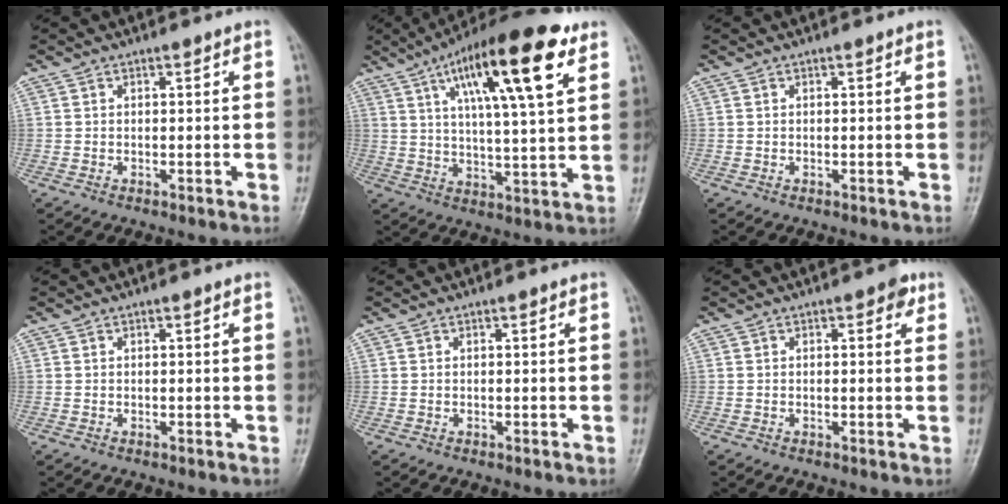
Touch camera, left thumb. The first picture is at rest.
{"total": 19.5, "force": [9.2, 4.6, 16.6], "torque": [-0.248, -0.018, 0.146]}
{"total": 0.0}
{"total": 0.0}
{"total": 0.0}
{"total": 2.1, "force": [0.9, 1.1, 1.5], "torque": [-0.007, 0.001, 0.007]}